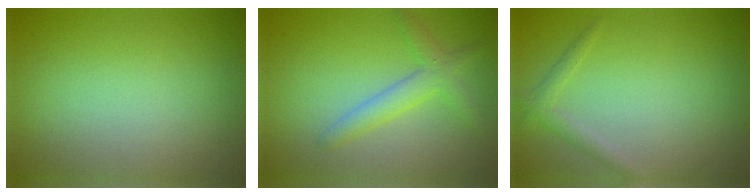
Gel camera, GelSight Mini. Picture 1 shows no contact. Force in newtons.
{"total": 2.9, "press": 2.9, "slide": 0.1}
{"total": 1.4, "press": 1.4, "slide": 0.1}